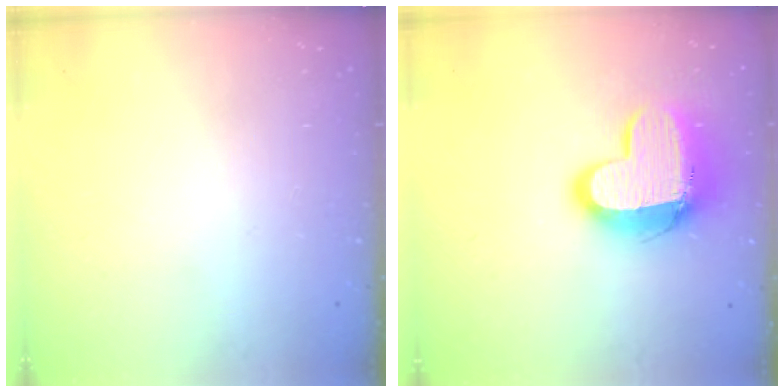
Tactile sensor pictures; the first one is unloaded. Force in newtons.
{"total": 14.8, "press": 14.7, "slide": 1.2}